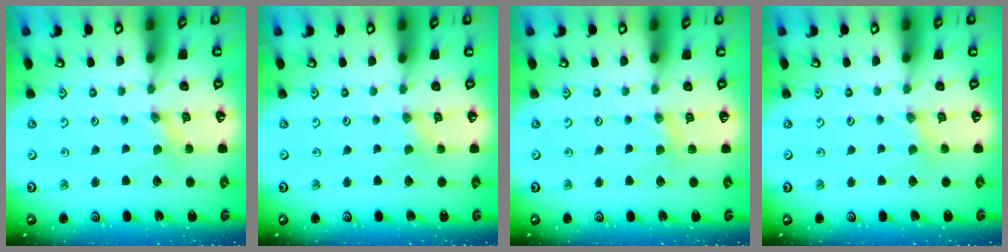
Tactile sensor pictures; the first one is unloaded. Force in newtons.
{"total": 0.0}
{"total": 3.0, "press": 3.0, "slide": 0.4}
{"total": 2.0, "press": 2.0, "slide": 0.4}